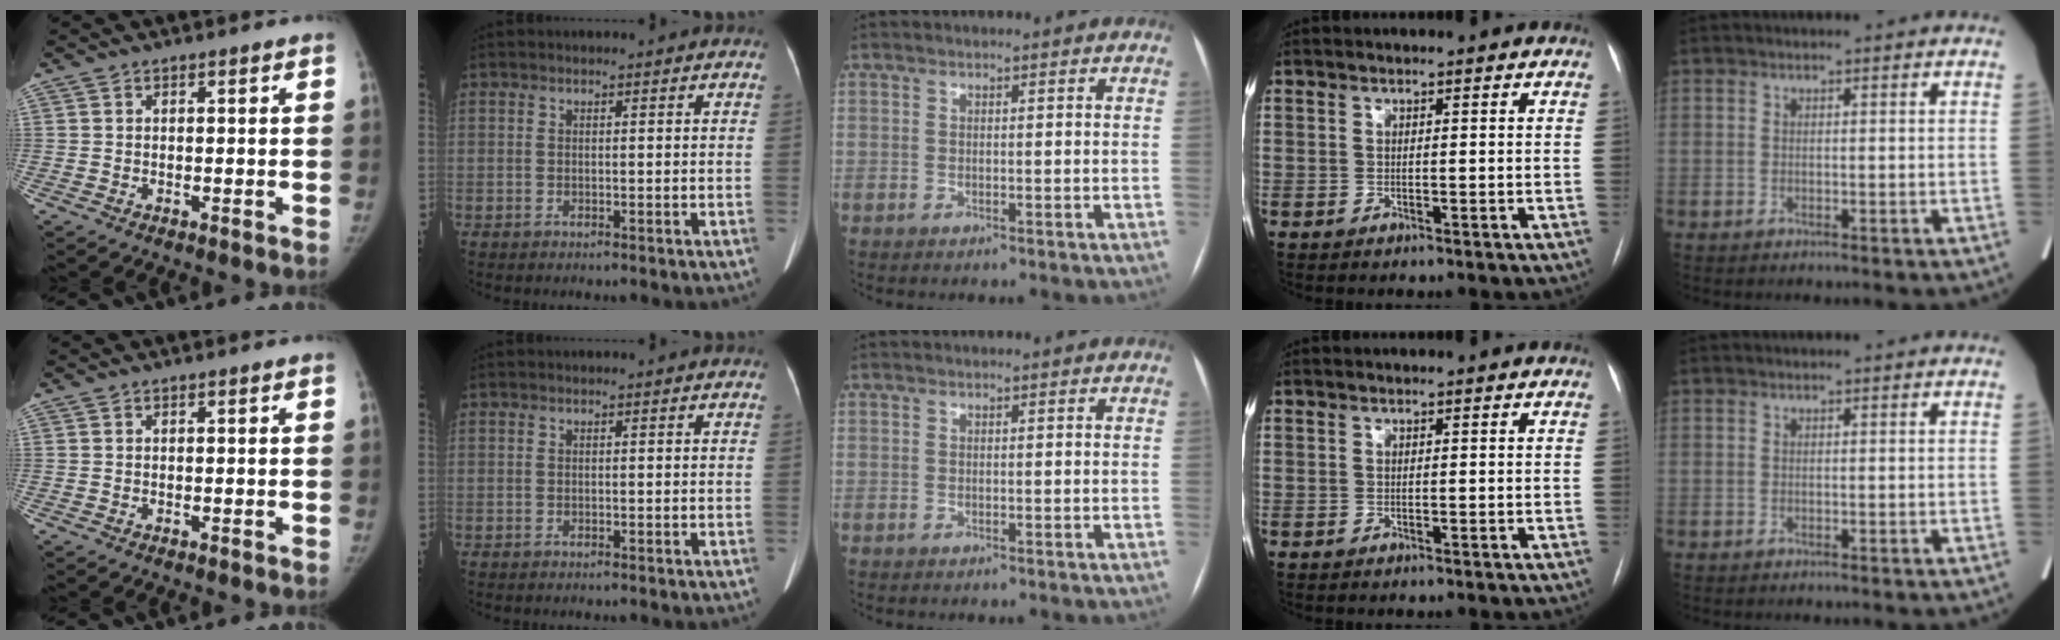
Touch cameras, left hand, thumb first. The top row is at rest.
{}